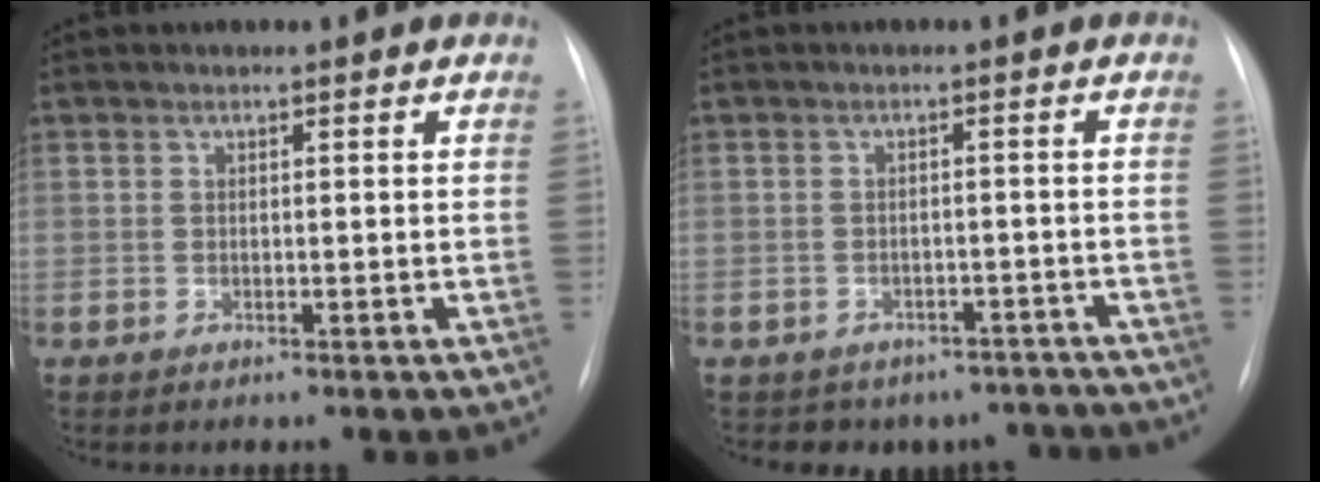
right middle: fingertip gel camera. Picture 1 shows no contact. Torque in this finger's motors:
{"motor_torque": [0.06, -0.11, 0.03, 0.02]}